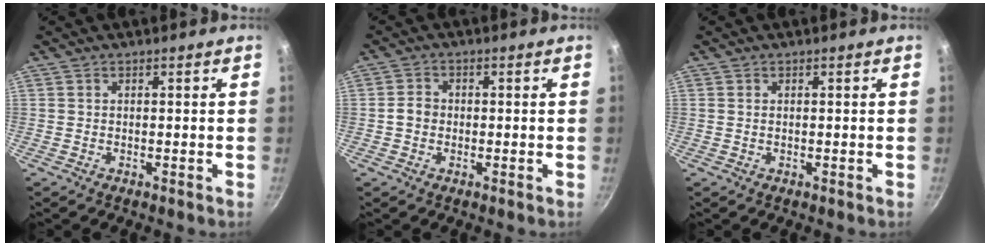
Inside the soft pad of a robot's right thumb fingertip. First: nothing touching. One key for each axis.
{"total": 2.8, "fx": -0.4, "fy": 2.4, "fz": 1.5, "tx": -0.017, "ty": 0.013, "tz": -0.011}
{"total": 0.0}